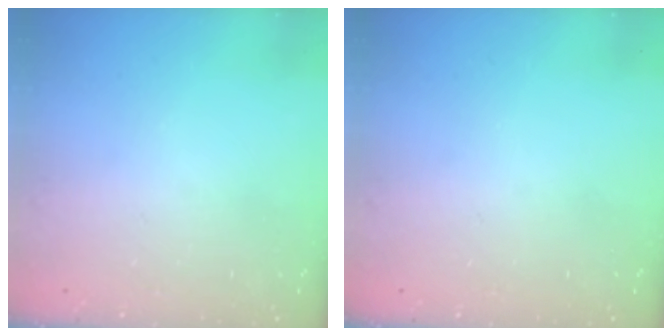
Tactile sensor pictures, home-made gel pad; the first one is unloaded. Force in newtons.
{"total": 0.0}